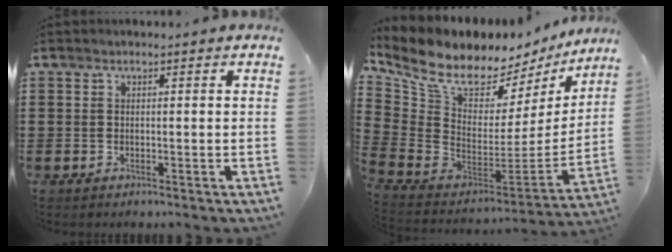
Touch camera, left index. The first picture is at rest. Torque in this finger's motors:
{"motor_torque": [1.48, 0.66, 1.05, 0.21]}